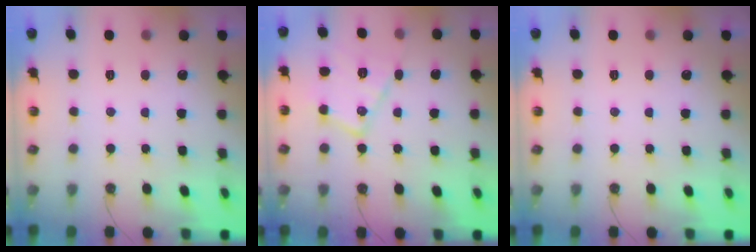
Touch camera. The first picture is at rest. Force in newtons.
{"total": 12.7, "press": 12.7, "slide": 0.7}
{"total": 0.0}